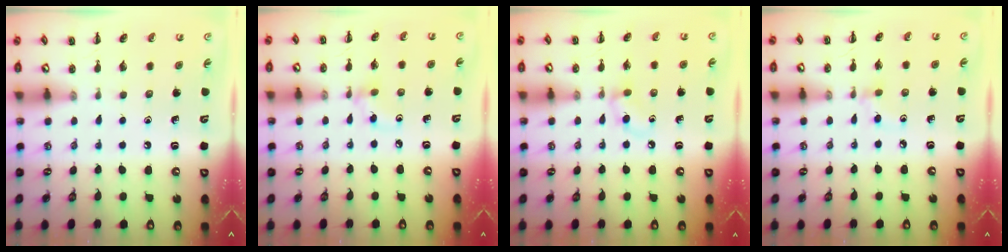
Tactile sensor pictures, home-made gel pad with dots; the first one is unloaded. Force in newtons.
{"total": 3.3, "press": 3.2, "slide": 0.7}
{"total": 4.6, "press": 4.3, "slide": 1.7}
{"total": 3.7, "press": 3.4, "slide": 1.4}